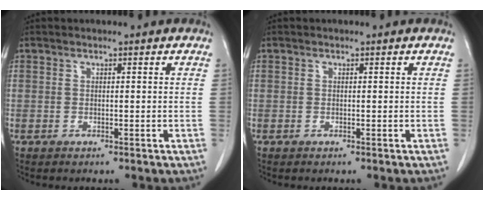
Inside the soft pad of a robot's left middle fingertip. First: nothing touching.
{"total": 0.0}